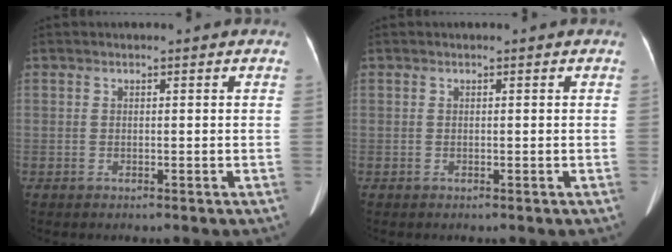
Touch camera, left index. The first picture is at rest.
{"total": 0.0}